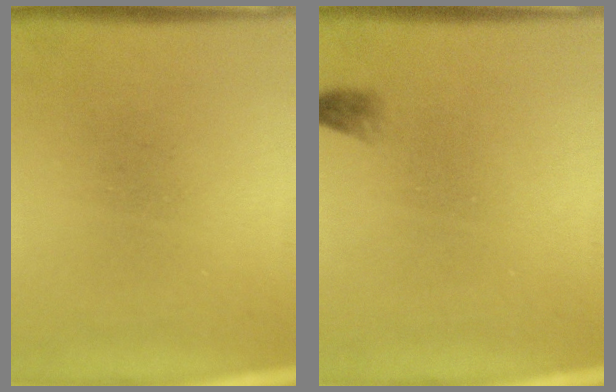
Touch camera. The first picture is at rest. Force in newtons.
{"total": 1.1}